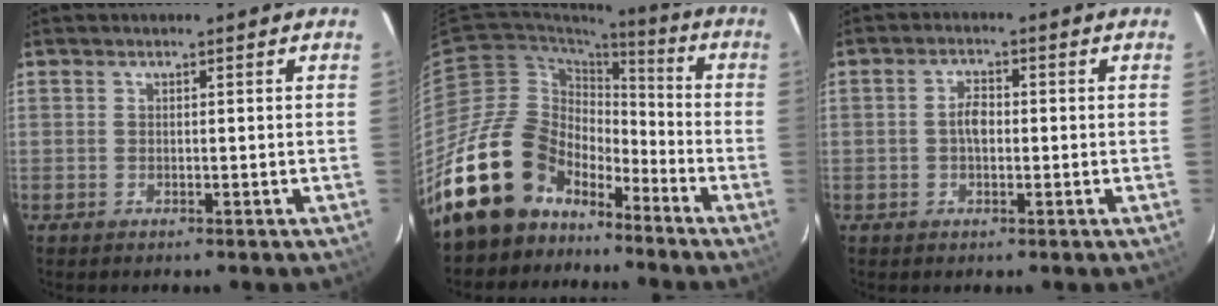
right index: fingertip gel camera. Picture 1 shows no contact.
{"total": 19.0, "force": [-13.4, 11.6, 6.7], "torque": [-0.148, 0.021, -0.226]}
{"total": 3.2, "force": [-0.2, 1.8, 2.6], "torque": [-0.049, 0.007, -0.003]}